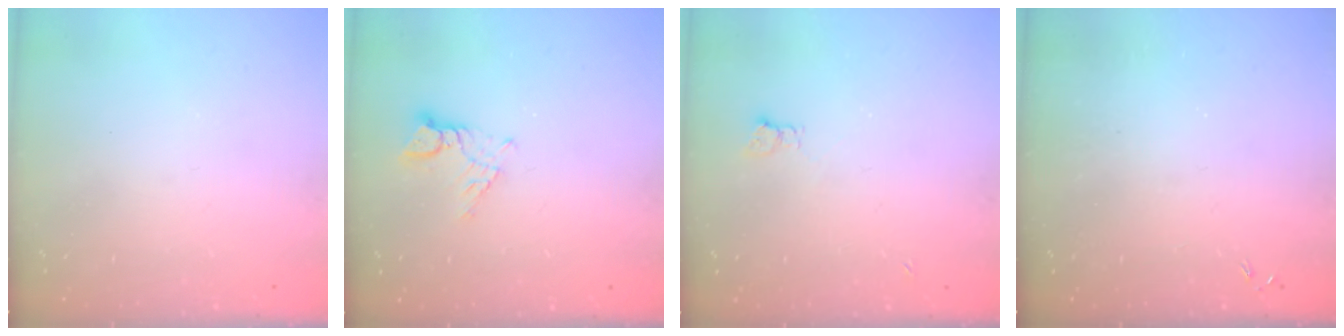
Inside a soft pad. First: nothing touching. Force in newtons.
{"total": 4.1, "press": 4.0, "slide": 0.5}
{"total": 3.6, "press": 3.6, "slide": 0.5}
{"total": 0.0}